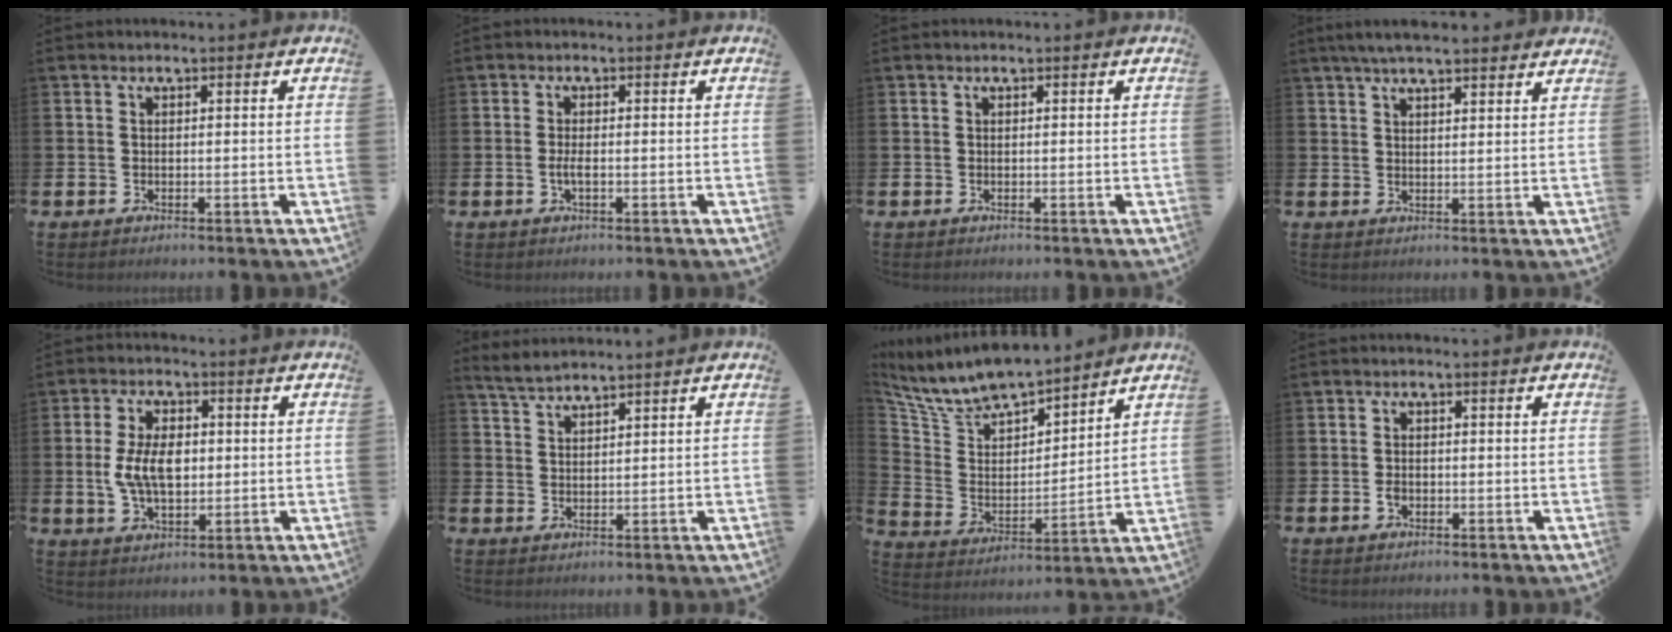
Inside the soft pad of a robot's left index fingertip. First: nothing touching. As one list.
[{"total": 1.5, "force": [-0.4, 0.4, 1.4], "torque": [-0.027, 0.002, -0.007]}, {"total": 0.0}, {"total": 4.7, "force": [4.3, 0.7, 1.8], "torque": [-0.041, -0.009, 0.079]}, {"total": 6.7, "force": [0.4, 3.8, 5.5], "torque": [-0.105, 0.008, 0.004]}, {"total": 2.9, "force": [2.9, -0.1, 0.3], "torque": [-0.022, -0.006, 0.055]}, {"total": 9.4, "force": [9.0, 1.8, 2.2], "torque": [-0.095, -0.063, 0.159]}, {"total": 1.5, "force": [-0.5, 1.1, 0.9], "torque": [-0.018, 0.006, -0.011]}]